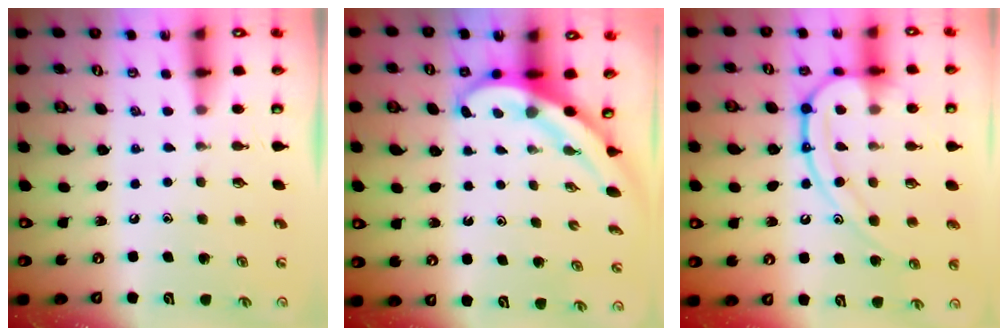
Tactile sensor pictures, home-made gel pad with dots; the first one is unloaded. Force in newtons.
{"total": 4.0, "press": 3.9, "slide": 0.4}
{"total": 16.2, "press": 16.1, "slide": 1.2}